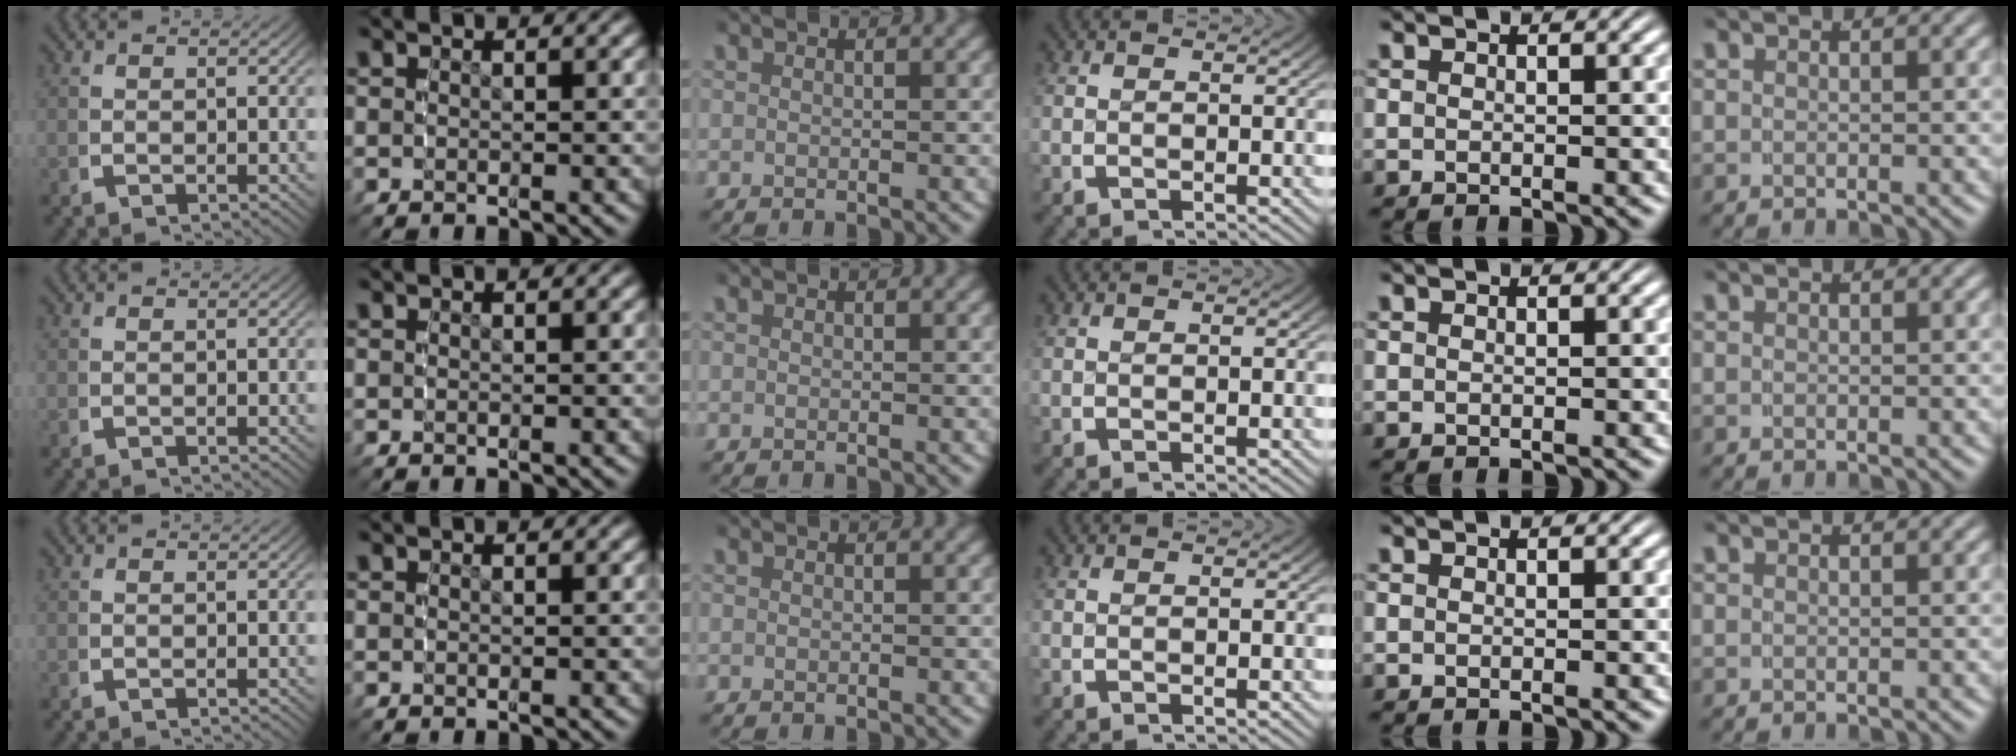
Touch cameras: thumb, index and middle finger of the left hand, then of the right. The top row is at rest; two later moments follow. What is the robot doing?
{"motion": "reach", "object": "shorts"}